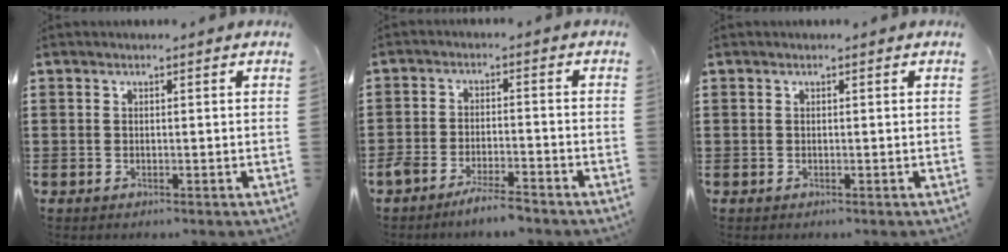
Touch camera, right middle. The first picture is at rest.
{"total": 4.3, "force": [-3.8, 0.4, 1.8], "torque": [-0.045, -0.003, -0.076]}
{"total": 0.0}